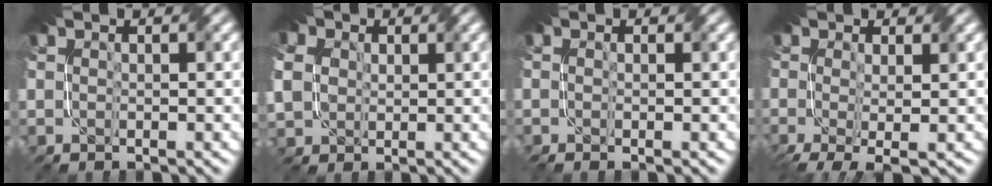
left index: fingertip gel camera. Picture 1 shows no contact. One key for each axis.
{"total": 8.0, "fx": 2.3, "fy": 6.2, "fz": 4.5, "tx": -0.117, "ty": 0.027, "tz": 0.033}
{"total": 1.2, "fx": -0.3, "fy": 0.5, "fz": 1.1, "tx": -0.016, "ty": -0.007, "tz": -0.007}
{"total": 4.1, "fx": -1.0, "fy": 1.3, "fz": 3.8, "tx": -0.064, "ty": -0.012, "tz": -0.015}